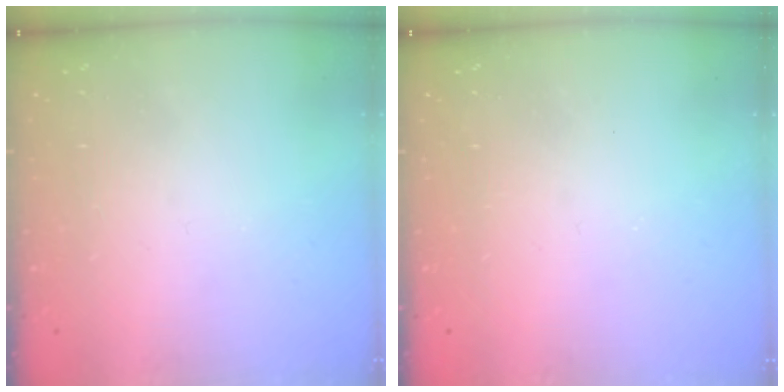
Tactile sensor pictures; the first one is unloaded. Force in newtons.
{"total": 0.0}